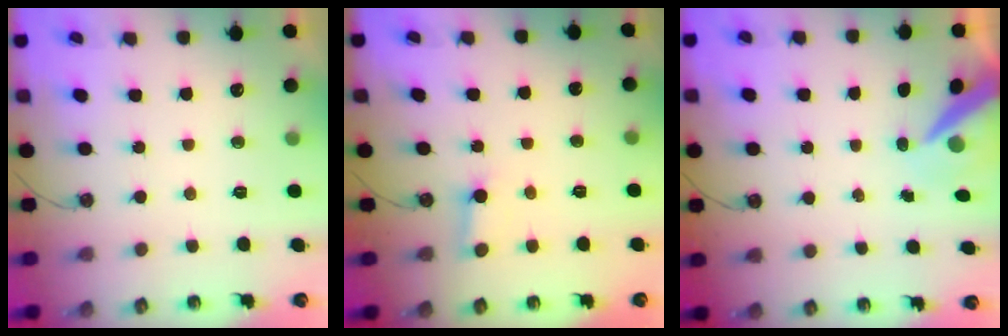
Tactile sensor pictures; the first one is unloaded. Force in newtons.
{"total": 2.5, "press": 2.5, "slide": 0.2}
{"total": 8.4, "press": 8.3, "slide": 1.0}